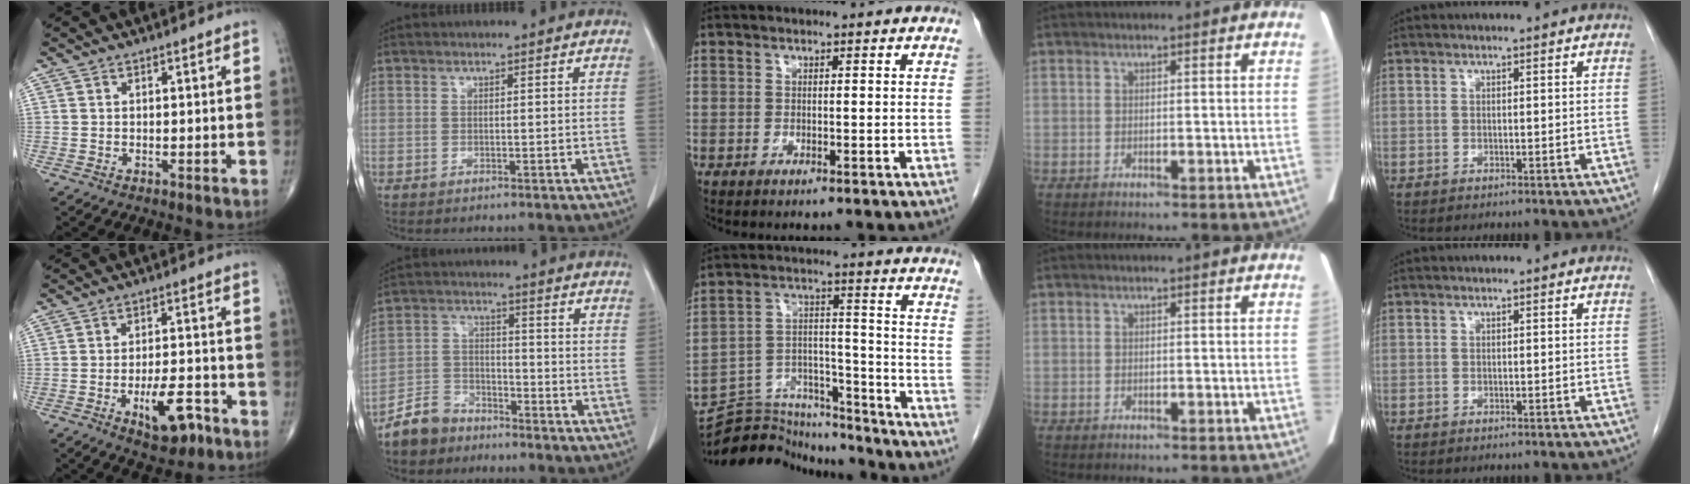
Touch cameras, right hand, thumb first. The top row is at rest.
{"thumb": {"total": 8.9, "force": [-4.4, 3.7, 6.8], "torque": [-0.093, 0.025, -0.063]}, "index": {"total": 6.8, "force": [-5.6, 3.7, 0.8], "torque": [-0.021, 0.004, -0.108]}, "middle": {"total": 15.2, "force": [-14.9, 2.4, 1.4], "torque": [-0.027, 0.040, -0.237]}}